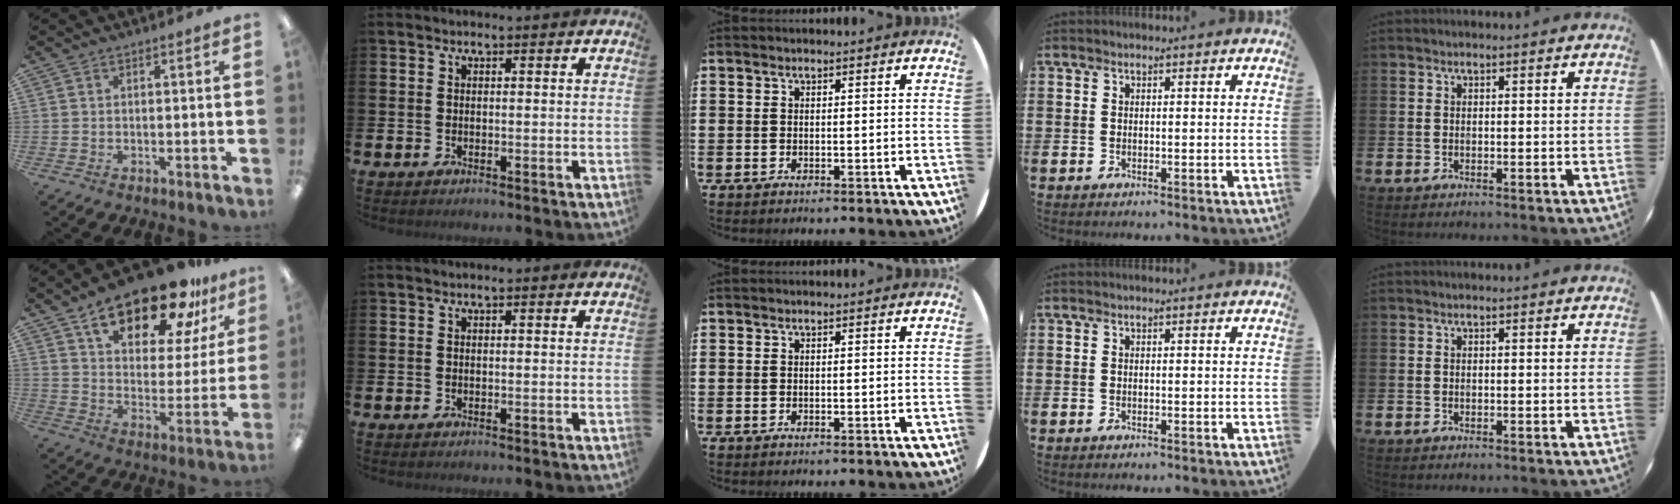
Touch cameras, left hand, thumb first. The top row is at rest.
{"thumb": {"total": 20.6, "force": [14.5, 8.8, 11.7], "torque": [-0.182, -0.082, 0.245]}, "index": {"total": 0.6, "force": [0.5, 0.0, 0.3], "torque": [0.001, -0.003, 0.007]}}